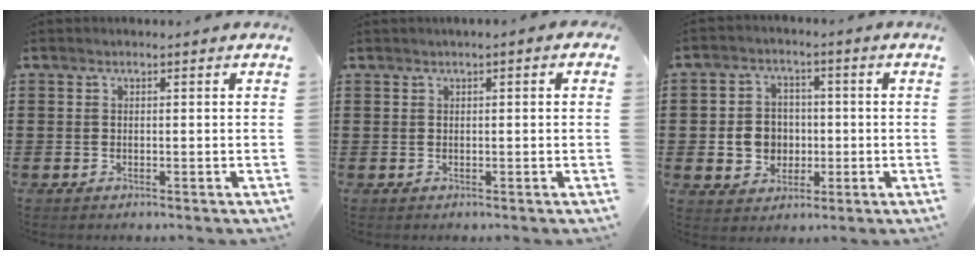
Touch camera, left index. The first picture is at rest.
{"total": 0.7, "force": [0.1, 0.0, 0.7], "torque": [-0.011, -0.003, 0.003]}
{"total": 5.6, "force": [-0.6, 5.2, 2.1], "torque": [-0.048, 0.013, -0.011]}